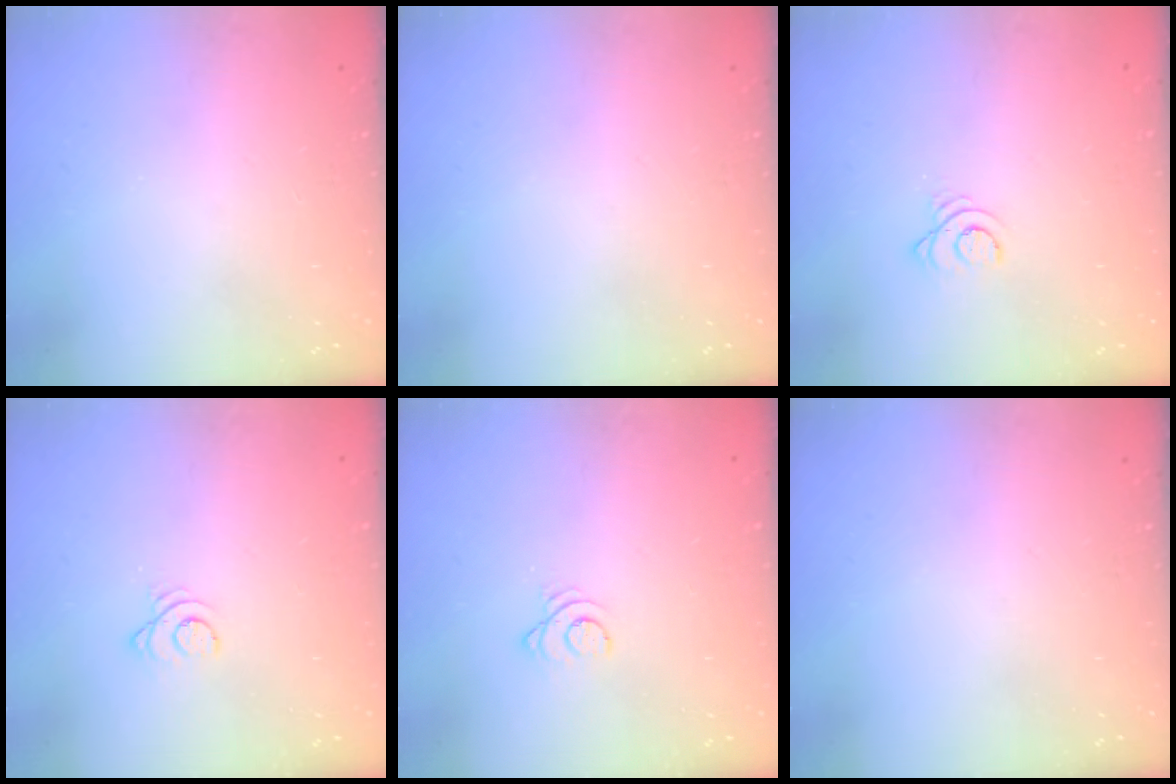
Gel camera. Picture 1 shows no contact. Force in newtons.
{"total": 0.0}
{"total": 2.9, "press": 2.9, "slide": 0.4}
{"total": 2.7, "press": 2.7, "slide": 0.3}
{"total": 2.7, "press": 2.7, "slide": 0.3}
{"total": 0.0}